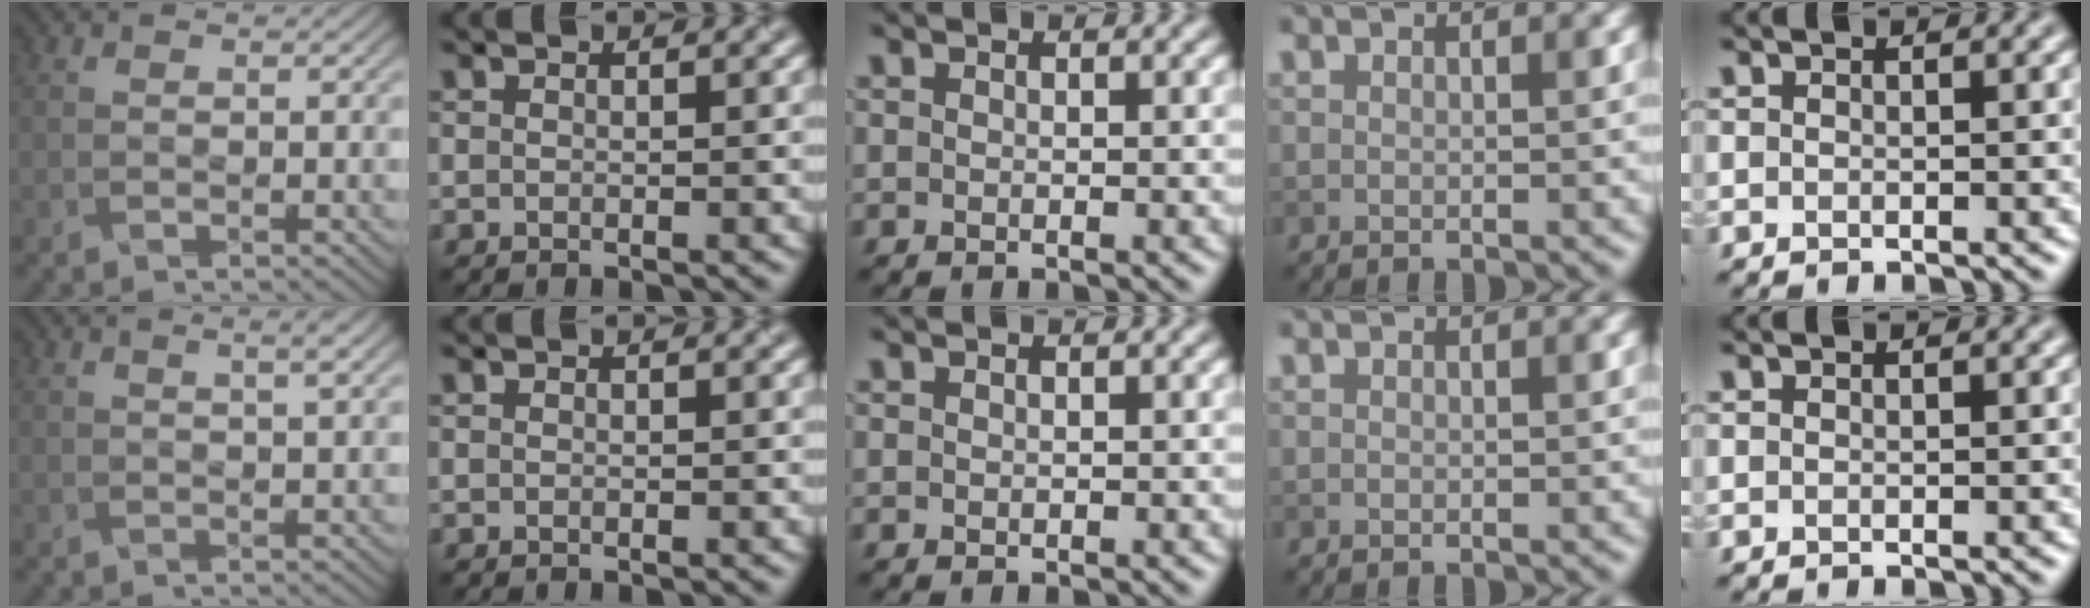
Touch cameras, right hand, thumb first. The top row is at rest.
{"thumb": {"total": 2.2, "force": [1.0, 0.4, 1.9], "torque": [-0.029, 0.006, 0.013]}}